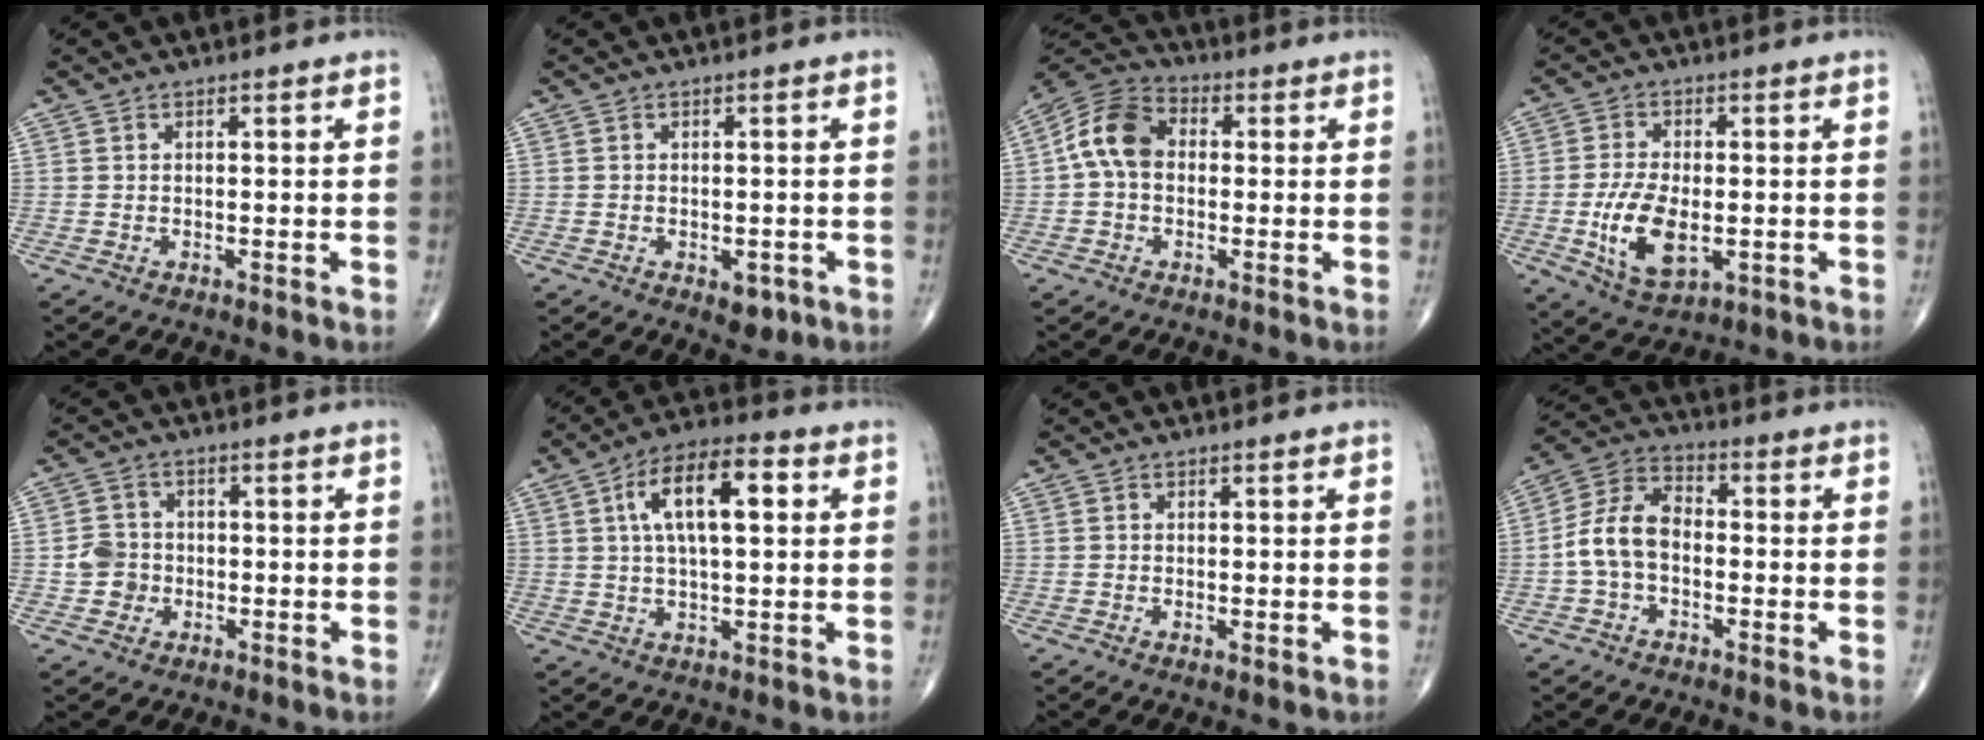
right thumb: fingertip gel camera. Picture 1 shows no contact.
{"total": 3.0, "force": [-1.2, 1.8, 2.1], "torque": [-0.013, 0.001, -0.010]}
{"total": 9.4, "force": [0.3, 6.9, 6.5], "torque": [-0.114, 0.029, -0.010]}
{"total": 10.5, "force": [-2.1, 5.3, 8.9], "torque": [-0.166, -0.007, -0.029]}
{"total": 4.2, "force": [-0.9, 3.9, 1.4], "torque": [-0.006, 0.009, -0.020]}
{"total": 13.0, "force": [3.3, 5.4, 11.3], "torque": [-0.185, 0.015, 0.049]}
{"total": 0.7, "force": [-0.1, 0.2, 0.6], "torque": [-0.013, -0.004, -0.004]}
{"total": 9.0, "force": [-1.4, 5.8, 6.7], "torque": [-0.123, 0.034, -0.041]}